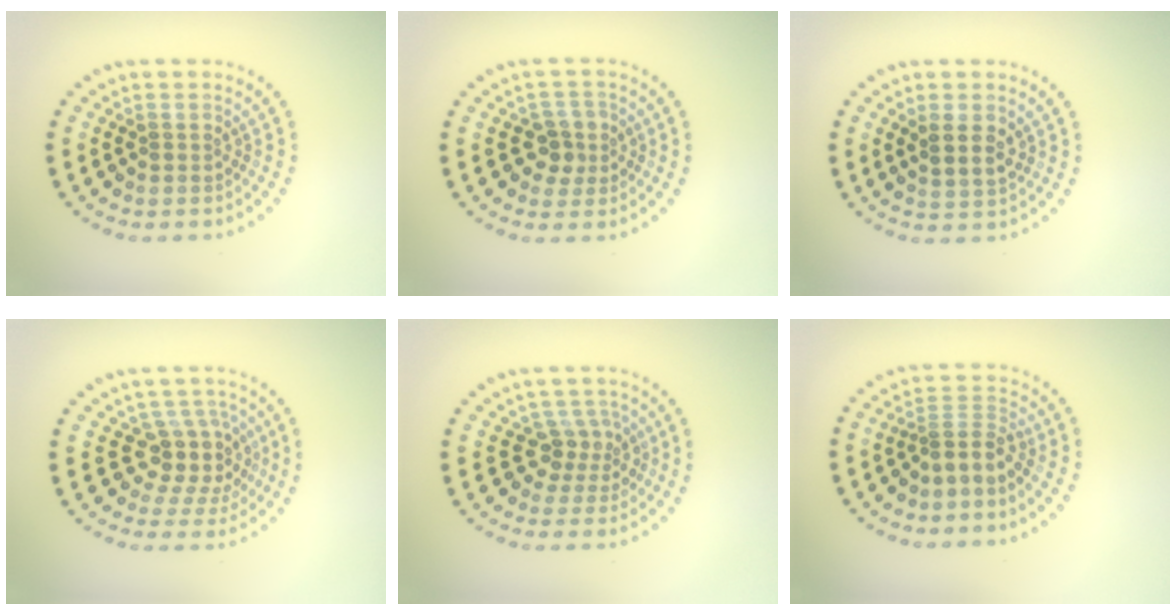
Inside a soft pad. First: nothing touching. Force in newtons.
{"total": 2.5, "press": 2.3, "slide": 0.9}
{"total": 2.4, "press": 2.2, "slide": 1.0}
{"total": 4.0, "press": 3.1, "slide": 2.5}
{"total": 2.6, "press": 2.0, "slide": 1.7}
{"total": 2.7, "press": 1.9, "slide": 1.9}